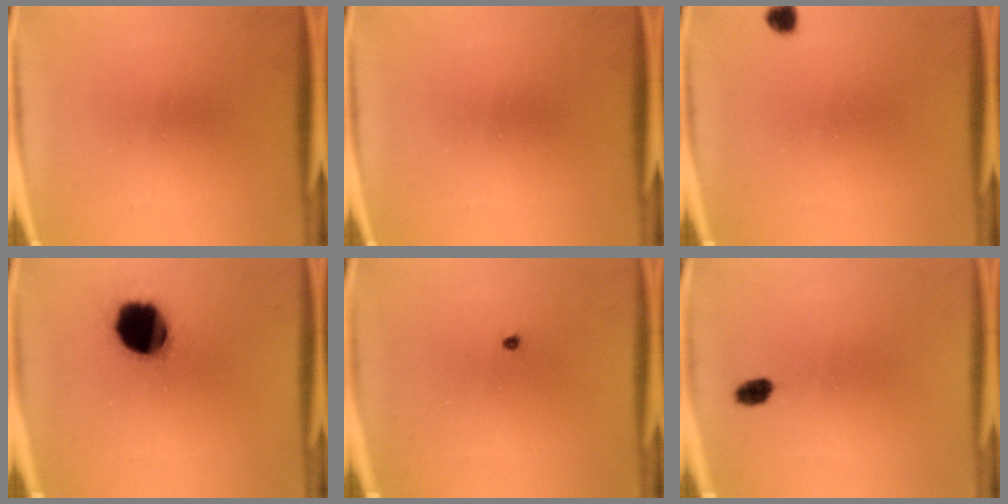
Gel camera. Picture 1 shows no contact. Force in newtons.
{"total": 0.0}
{"total": 1.8}
{"total": 17.9}
{"total": 0.6}
{"total": 2.1}